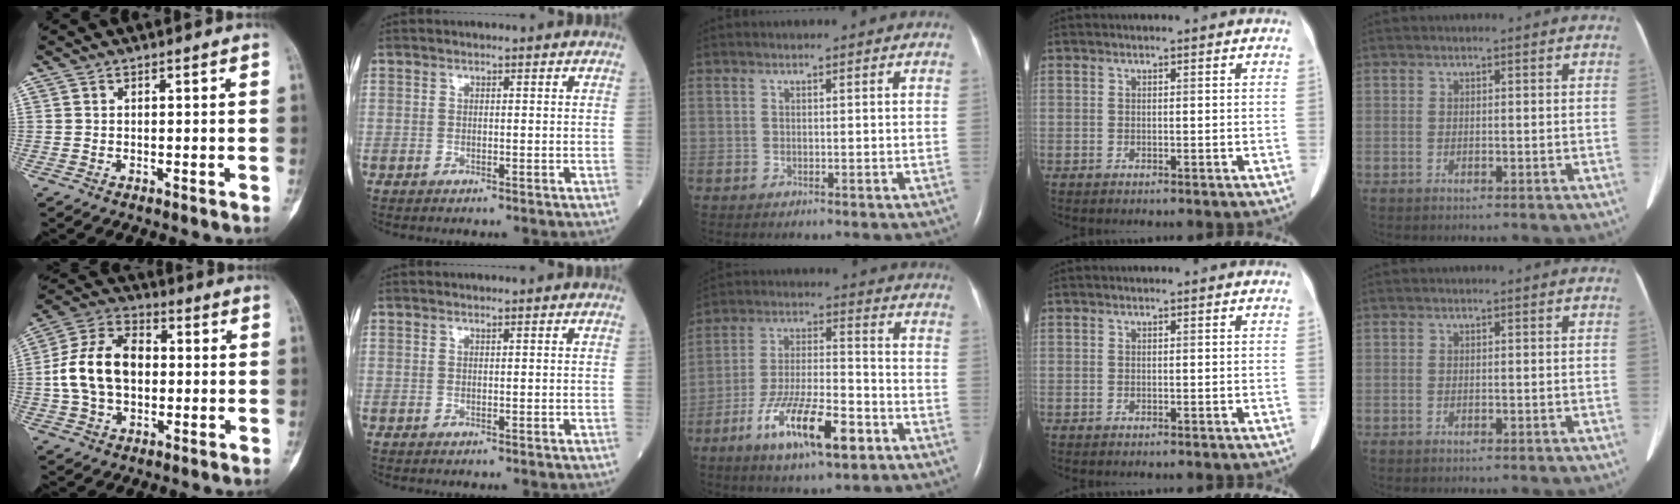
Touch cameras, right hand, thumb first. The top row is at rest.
{"thumb": {"total": 14.1, "force": [-0.1, 9.7, 10.3], "torque": [-0.181, 0.031, -0.007]}, "middle": {"total": 13.7, "force": [-7.0, 3.2, 11.3], "torque": [-0.213, -0.006, -0.117]}}